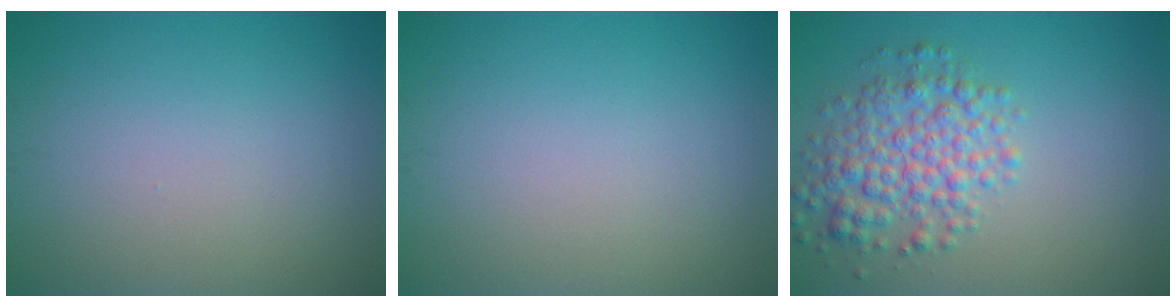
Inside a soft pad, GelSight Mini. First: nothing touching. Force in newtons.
{"total": 0.0}
{"total": 4.8, "press": 4.8, "slide": 0.1}